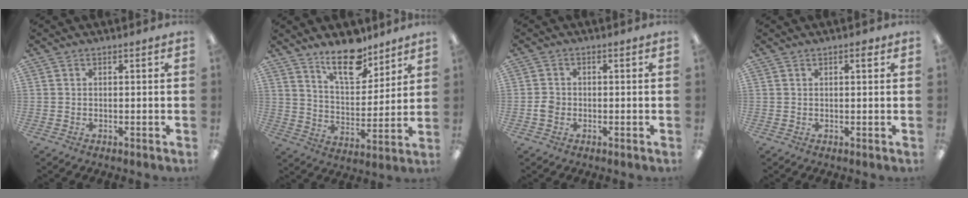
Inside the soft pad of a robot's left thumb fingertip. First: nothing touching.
{"total": 14.5, "force": [11.2, 5.9, 6.9], "torque": [-0.096, -0.073, 0.197]}
{"total": 2.3, "force": [-0.6, 1.9, 1.0], "torque": [-0.018, 0.004, -0.012]}
{"total": 1.7, "force": [1.0, 0.5, 1.2], "torque": [-0.009, -0.004, 0.013]}